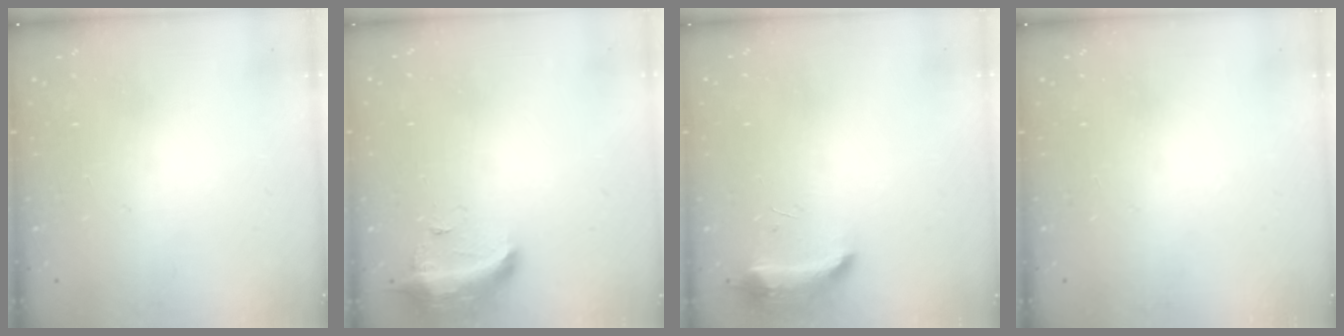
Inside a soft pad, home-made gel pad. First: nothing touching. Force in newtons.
{"total": 10.4, "press": 9.8, "slide": 3.5}
{"total": 18.6, "press": 10.8, "slide": 15.1}
{"total": 0.0}